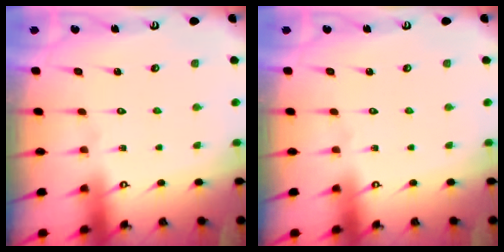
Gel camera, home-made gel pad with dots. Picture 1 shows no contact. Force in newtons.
{"total": 0.0}